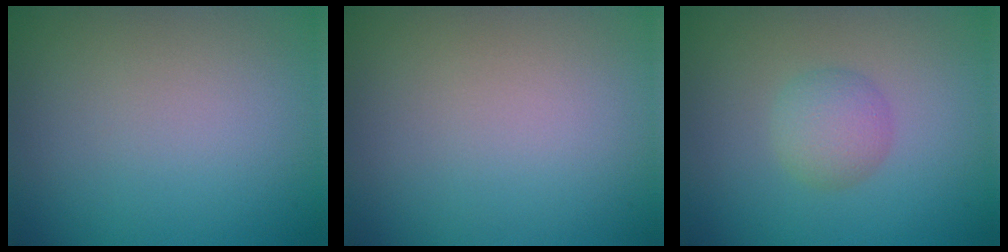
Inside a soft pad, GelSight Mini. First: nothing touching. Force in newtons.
{"total": 0.0}
{"total": 2.4, "press": 2.4, "slide": 0.1}